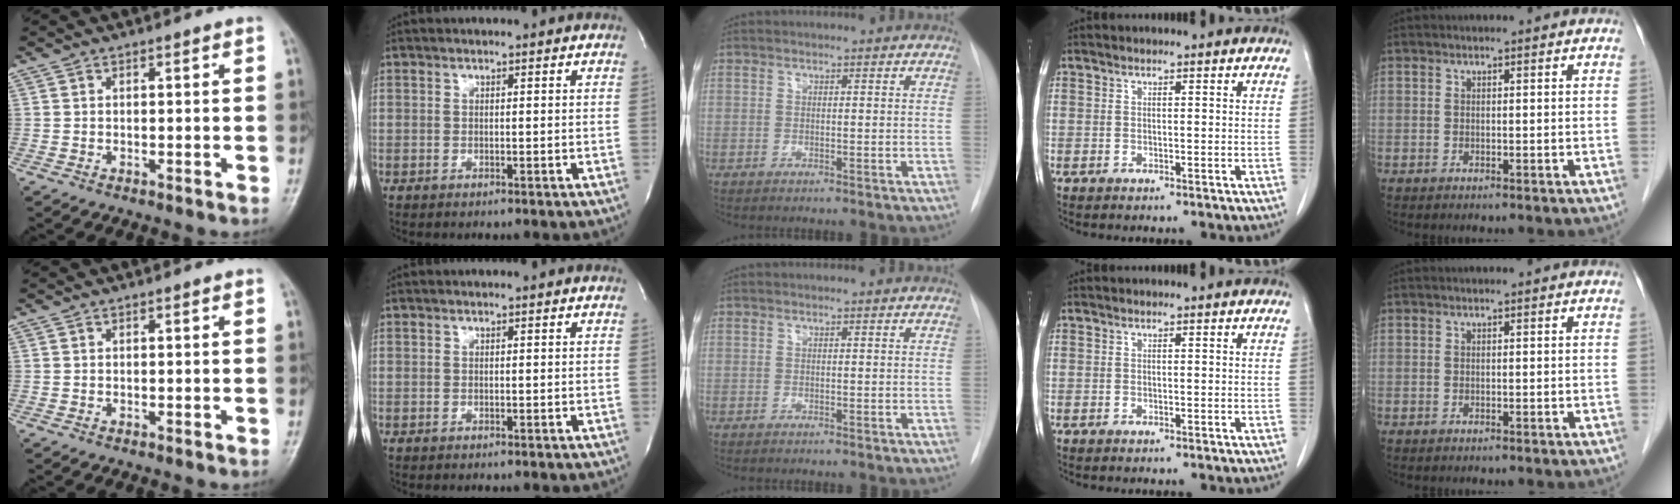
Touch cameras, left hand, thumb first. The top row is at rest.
{}